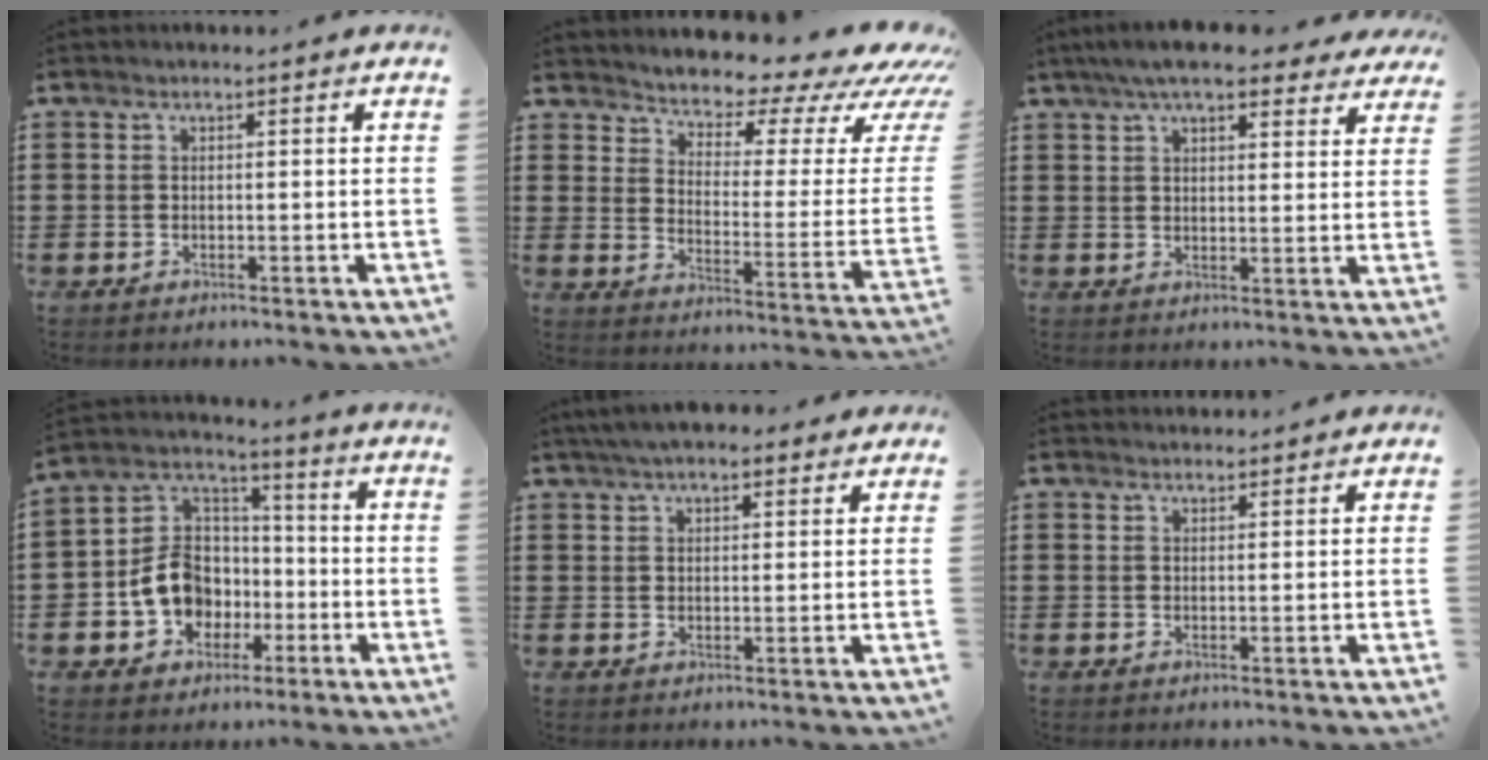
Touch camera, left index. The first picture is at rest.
{"total": 5.2, "force": [4.8, 1.5, 1.2], "torque": [-0.030, -0.052, 0.074]}
{"total": 7.5, "force": [6.2, 1.5, 3.9], "torque": [-0.084, -0.008, 0.113]}
{"total": 10.2, "force": [-3.0, 8.8, 4.1], "torque": [-0.128, 0.014, -0.057]}
{"total": 4.5, "force": [3.8, 1.2, 2.1], "torque": [-0.051, 0.002, 0.070]}
{"total": 1.5, "force": [1.5, 0.1, 0.1], "torque": [-0.003, 0.000, 0.031]}